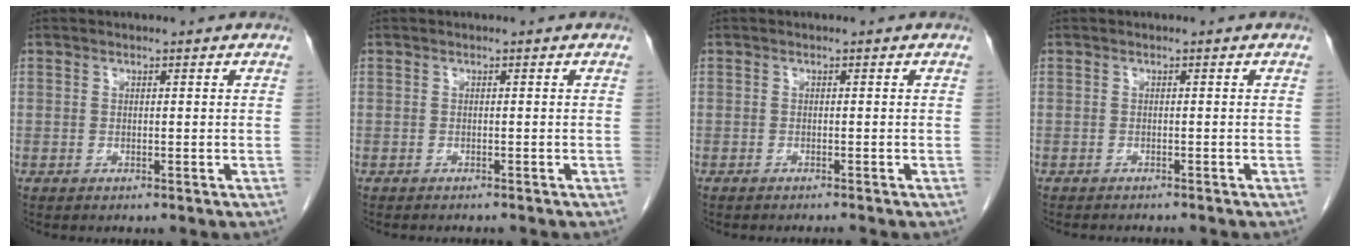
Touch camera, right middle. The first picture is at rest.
{"total": 2.8, "force": [-2.6, 0.4, 1.0], "torque": [-0.011, -0.003, -0.030]}
{"total": 1.5, "force": [-1.4, -0.3, 0.5], "torque": [-0.006, 0.000, -0.019]}
{"total": 3.7, "force": [-3.5, 0.6, 1.3], "torque": [-0.012, -0.005, -0.042]}